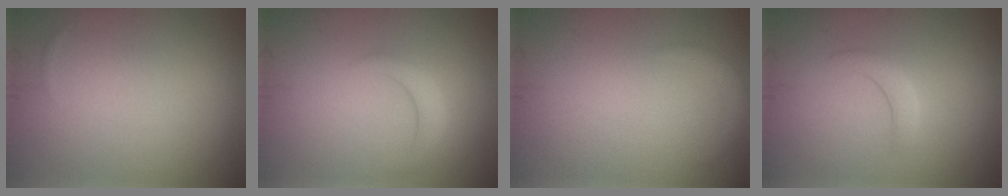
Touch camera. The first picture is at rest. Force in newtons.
{"total": 2.1, "press": 2.0, "slide": 0.3}
{"total": 1.1, "press": 1.1, "slide": 0.1}
{"total": 1.6, "press": 1.6, "slide": 0.2}